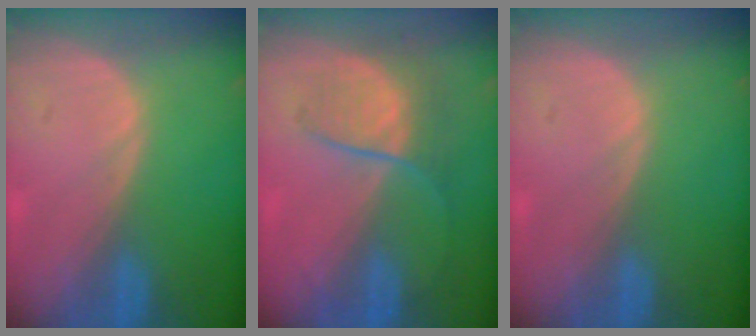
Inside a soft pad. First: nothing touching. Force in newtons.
{"total": 6.3, "press": 5.9, "slide": 2.3}
{"total": 0.0}